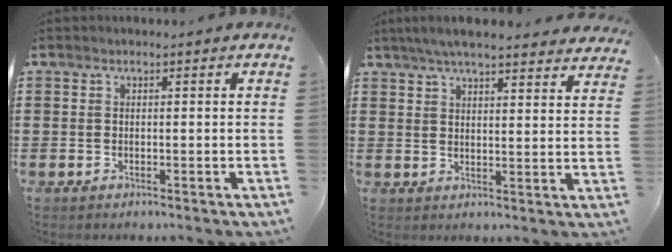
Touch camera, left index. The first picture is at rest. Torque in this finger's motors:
{"motor_torque": [2.14, 0.00, 0.67, 0.15]}